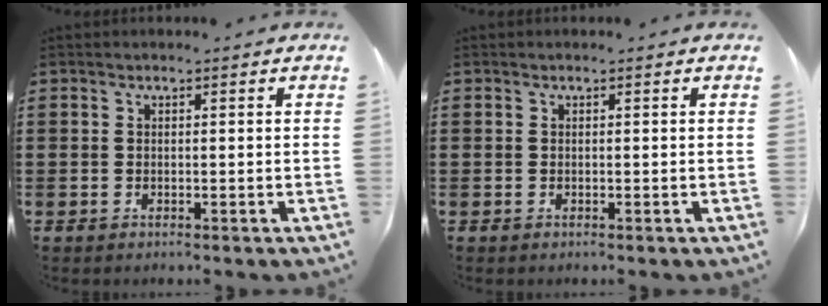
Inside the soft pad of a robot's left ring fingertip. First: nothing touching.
{"total": 0.0}